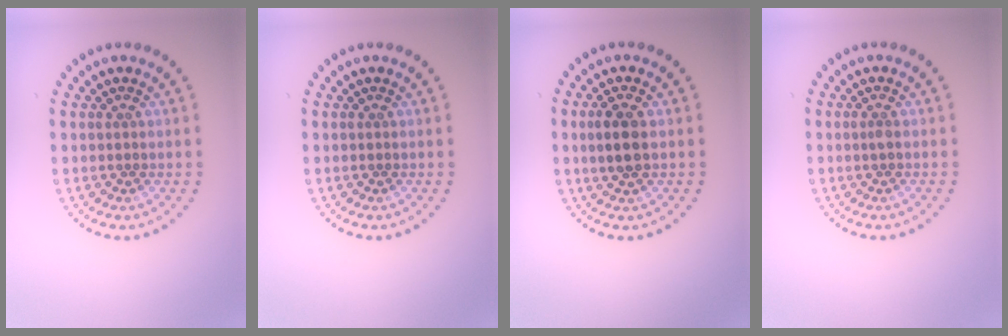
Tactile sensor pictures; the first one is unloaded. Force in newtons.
{"total": 0.0}
{"total": 2.6, "press": 2.6, "slide": 0.5}
{"total": 0.5, "press": 0.5, "slide": 0.3}